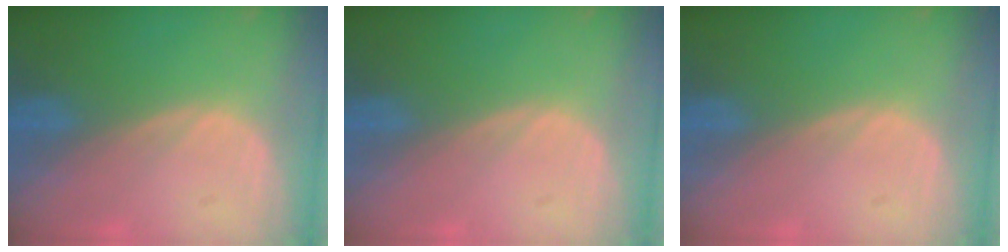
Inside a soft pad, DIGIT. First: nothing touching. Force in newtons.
{"total": 0.0}
{"total": 0.0}